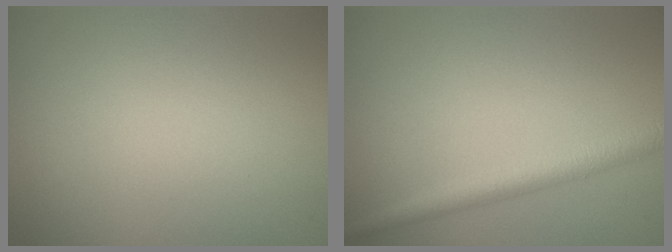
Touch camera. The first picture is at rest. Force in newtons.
{"total": 2.8, "press": 2.8, "slide": 0.2}